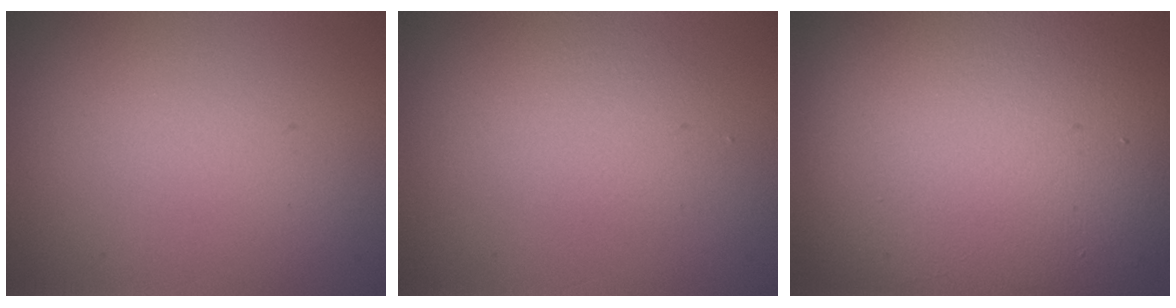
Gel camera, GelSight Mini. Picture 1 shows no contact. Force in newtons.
{"total": 1.9, "press": 1.9, "slide": 0.0}
{"total": 19.3, "press": 19.3, "slide": 1.0}